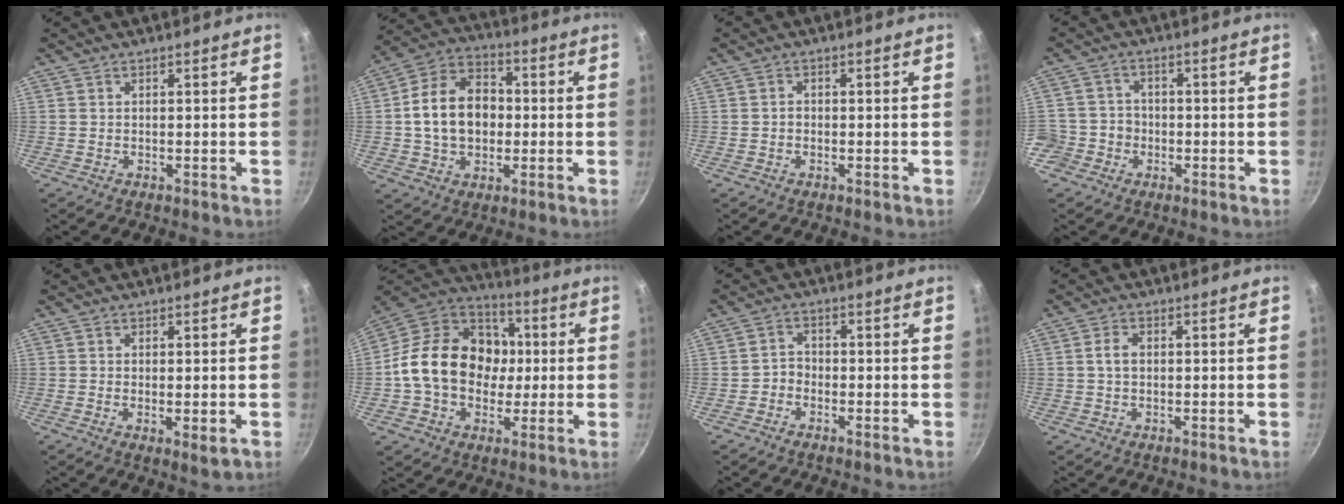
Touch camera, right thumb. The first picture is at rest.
{"total": 14.2, "force": [-0.1, 10.6, 9.5], "torque": [-0.136, 0.027, -0.012]}
{"total": 0.9, "force": [-0.3, 0.8, 0.4], "torque": [-0.007, 0.004, -0.006]}
{"total": 6.4, "force": [-2.9, 5.6, 1.2], "torque": [0.007, 0.037, -0.055]}
{"total": 2.8, "force": [-0.3, 0.9, 2.6], "torque": [-0.043, -0.013, -0.003]}
{"total": 21.9, "force": [0.1, 17.3, 13.5], "torque": [-0.196, 0.035, -0.009]}
{"total": 2.4, "force": [-1.3, 1.8, 0.8], "torque": [-0.001, 0.020, -0.028]}
{"total": 2.6, "force": [0.1, 1.8, 1.9], "torque": [-0.032, 0.008, 0.001]}